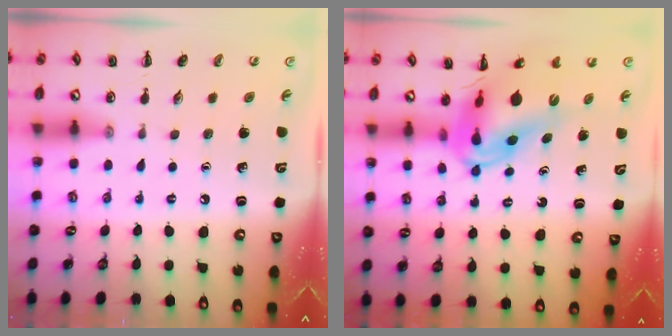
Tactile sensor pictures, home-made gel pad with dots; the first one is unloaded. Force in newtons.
{"total": 11.7, "press": 11.2, "slide": 3.5}